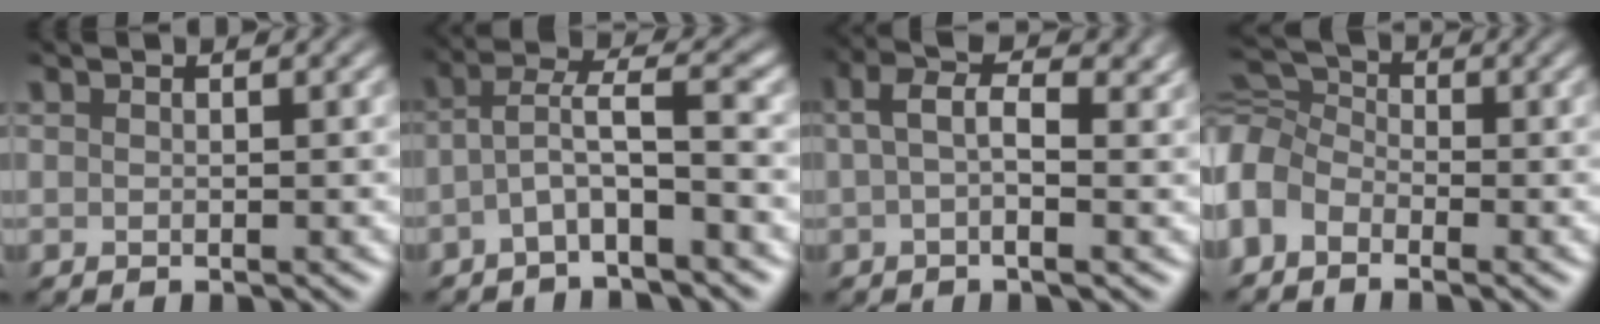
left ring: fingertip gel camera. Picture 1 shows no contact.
{"total": 3.2, "force": [-1.5, 0.4, 2.8], "torque": [-0.055, 0.014, -0.040]}
{"total": 4.1, "force": [0.8, 1.5, 3.8], "torque": [-0.068, 0.008, 0.008]}
{"total": 4.8, "force": [-2.0, 3.4, 2.8], "torque": [-0.062, 0.011, -0.061]}